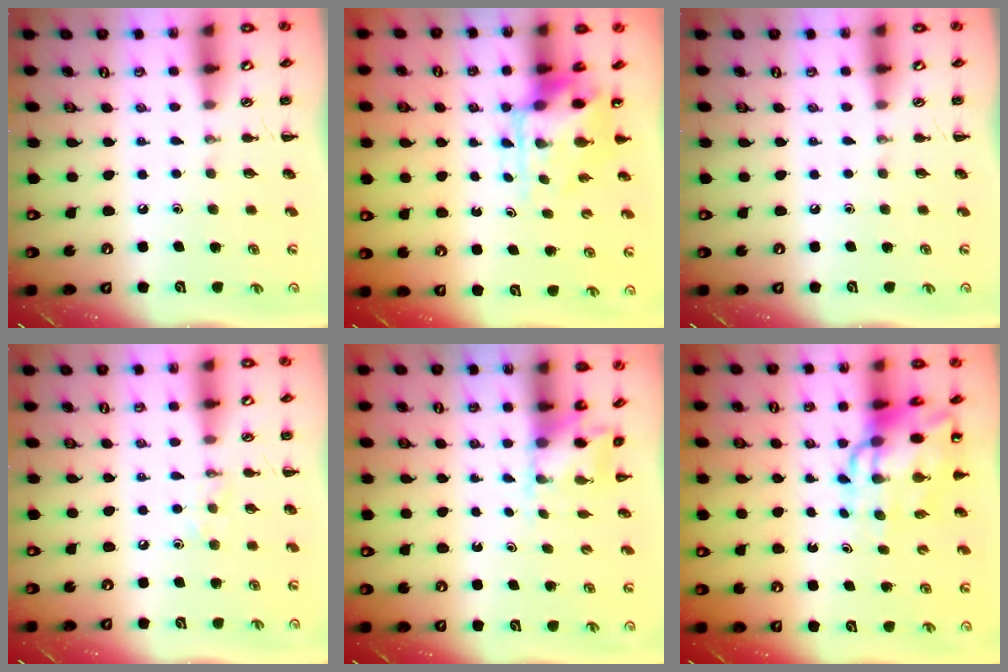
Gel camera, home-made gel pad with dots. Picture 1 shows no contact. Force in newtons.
{"total": 5.6, "press": 5.4, "slide": 1.4}
{"total": 0.0}
{"total": 3.8, "press": 3.7, "slide": 1.2}
{"total": 2.5, "press": 2.5, "slide": 0.5}
{"total": 12.5, "press": 12.0, "slide": 3.5}